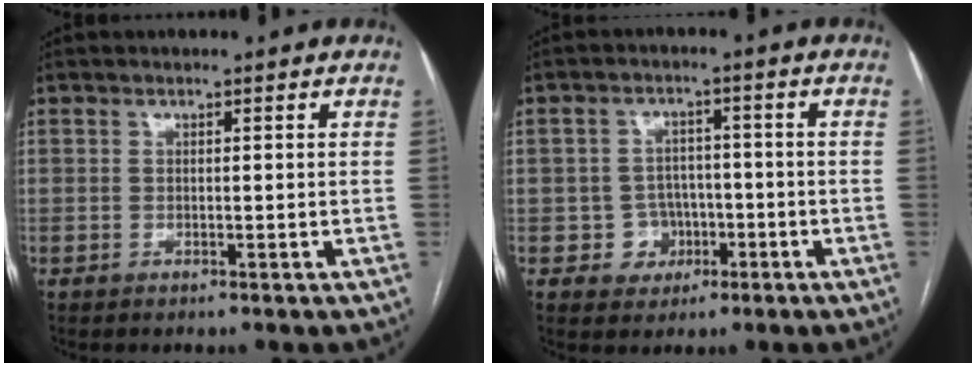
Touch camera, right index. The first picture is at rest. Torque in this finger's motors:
{"motor_torque": [-0.25, -0.07, -0.75, -0.21]}